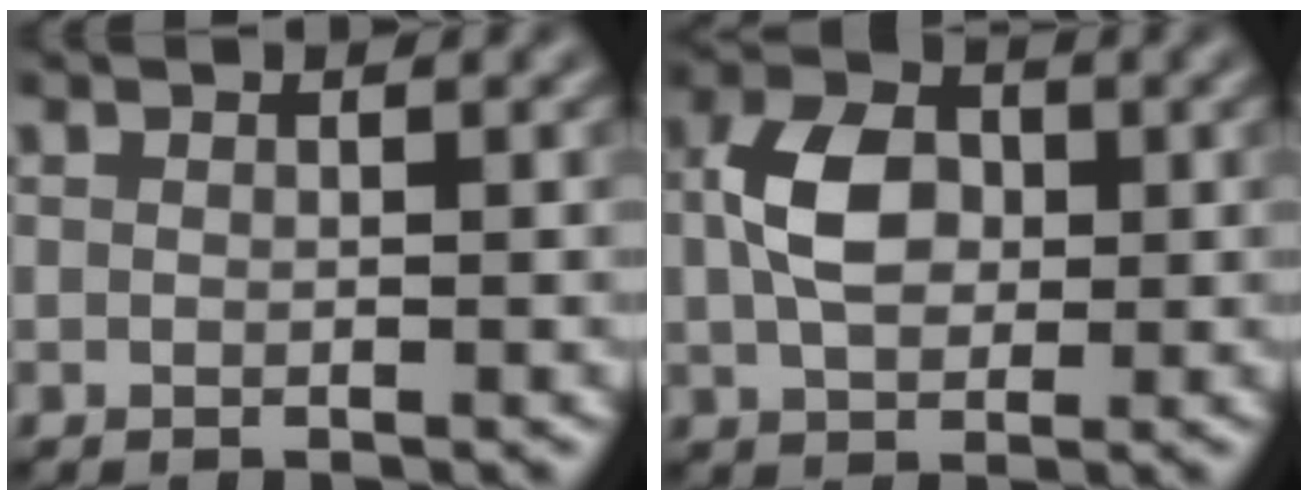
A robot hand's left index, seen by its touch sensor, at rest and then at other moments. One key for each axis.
{"total": 5.0, "fx": 0.3, "fy": 3.5, "fz": 3.5, "tx": -0.079, "ty": 0.003, "tz": 0.000}